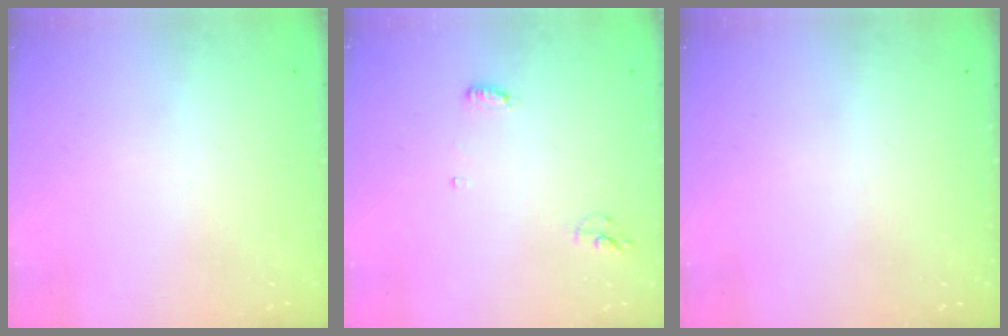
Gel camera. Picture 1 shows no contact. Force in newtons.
{"total": 5.4, "press": 5.3, "slide": 1.1}
{"total": 0.0}